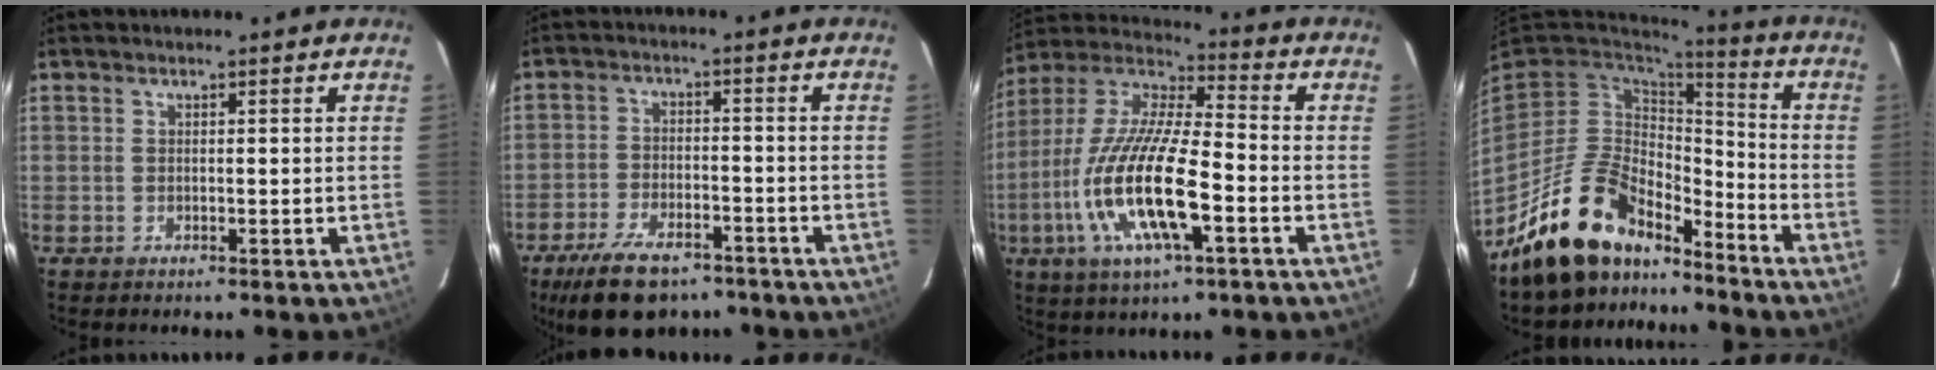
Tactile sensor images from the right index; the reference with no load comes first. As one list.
[{"total": 12.9, "force": [-9.2, 6.0, 6.9], "torque": [-0.155, -0.009, -0.151]}, {"total": 19.8, "force": [-6.3, 5.3, 18.0], "torque": [-0.366, -0.021, -0.124]}, {"total": 16.5, "force": [-12.9, 7.4, 6.9], "torque": [-0.161, 0.011, -0.220]}]